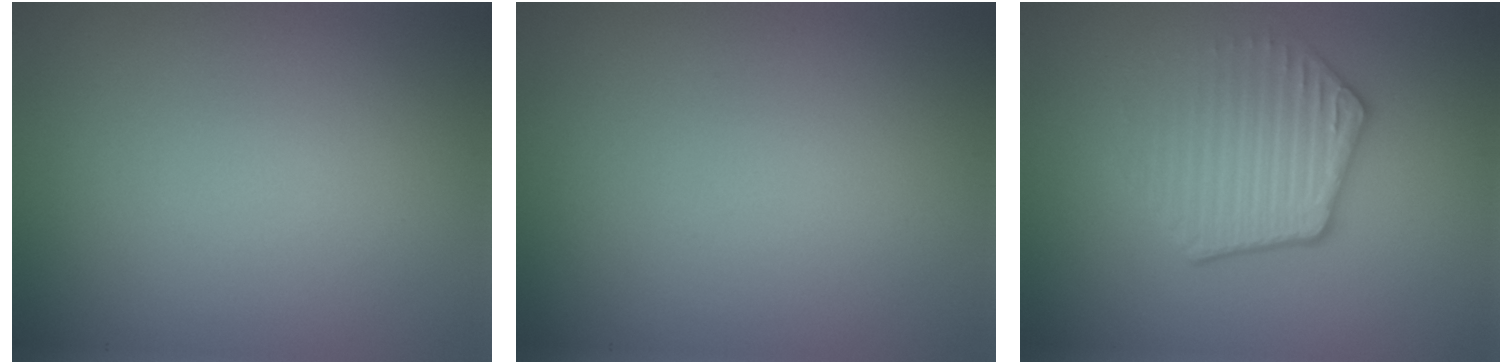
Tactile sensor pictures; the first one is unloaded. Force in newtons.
{"total": 0.0}
{"total": 3.5, "press": 3.1, "slide": 1.7}